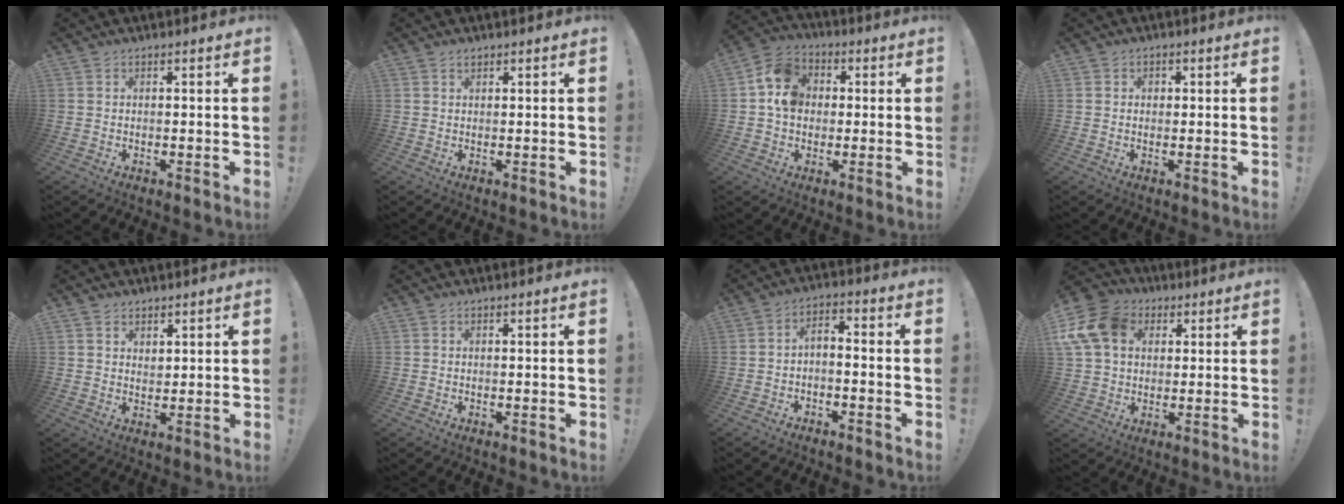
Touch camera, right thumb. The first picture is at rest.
{"total": 1.0, "force": [0.8, 0.4, 0.4], "torque": [-0.002, -0.003, 0.014]}
{"total": 11.4, "force": [1.5, 9.5, 6.1], "torque": [-0.090, 0.020, 0.038]}
{"total": 1.1, "force": [-0.1, 1.0, 0.5], "torque": [-0.007, 0.003, -0.003]}
{"total": 3.1, "force": [2.2, 2.1, 0.5], "torque": [0.003, -0.016, 0.037]}
{"total": 0.0}
{"total": 3.9, "force": [-3.0, 1.1, 2.2], "torque": [-0.047, 0.005, -0.056]}
{"total": 15.7, "force": [4.9, 12.0, 8.8], "torque": [-0.176, -0.010, 0.097]}